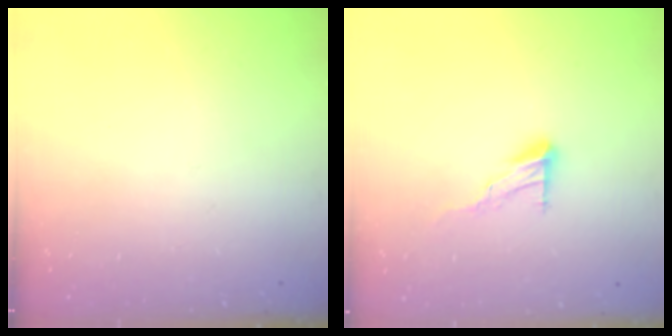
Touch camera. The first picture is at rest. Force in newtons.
{"total": 7.5, "press": 7.5, "slide": 0.5}